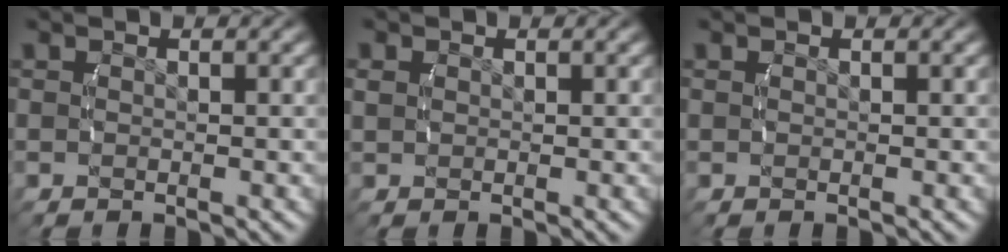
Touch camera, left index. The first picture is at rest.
{"total": 0.6, "force": [0.3, 0.4, 0.4], "torque": [-0.011, -0.004, 0.015]}
{"total": 0.0}